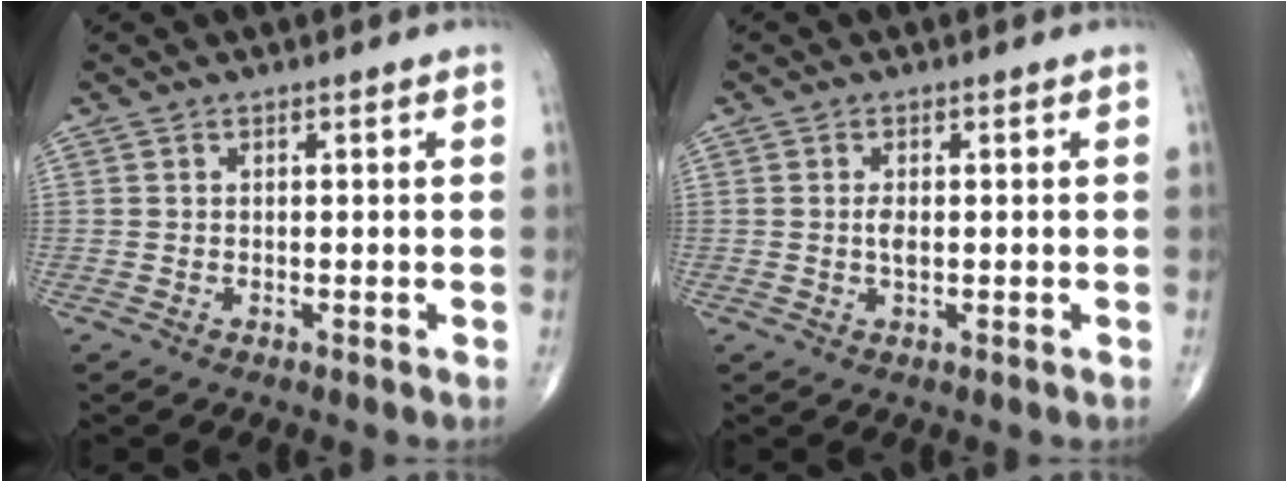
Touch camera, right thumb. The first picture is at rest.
{"total": 1.9, "force": [0.0, 0.8, 1.7], "torque": [-0.032, -0.001, 0.001]}